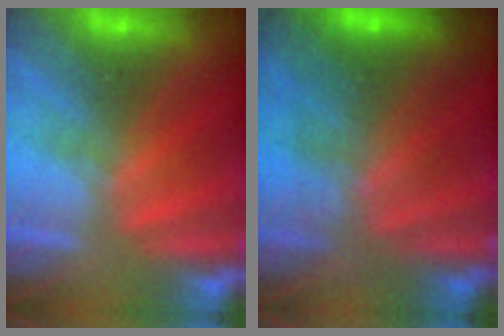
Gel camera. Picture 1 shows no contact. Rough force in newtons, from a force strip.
{"total": 7.1}